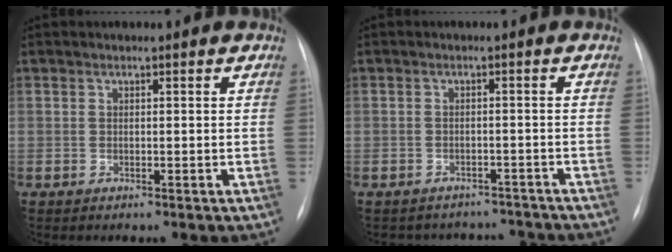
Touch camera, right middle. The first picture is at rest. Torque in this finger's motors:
{"motor_torque": [0.03, -0.40, -0.12, -0.06]}